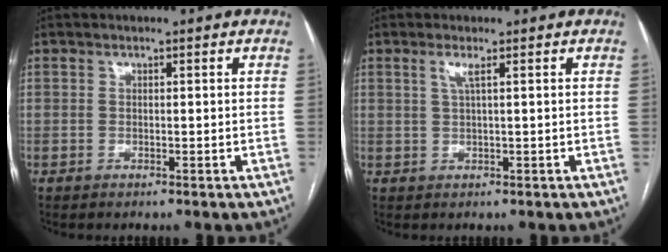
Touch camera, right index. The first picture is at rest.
{"total": 1.7, "force": [0.8, -0.2, 1.6], "torque": [-0.038, 0.001, 0.016]}